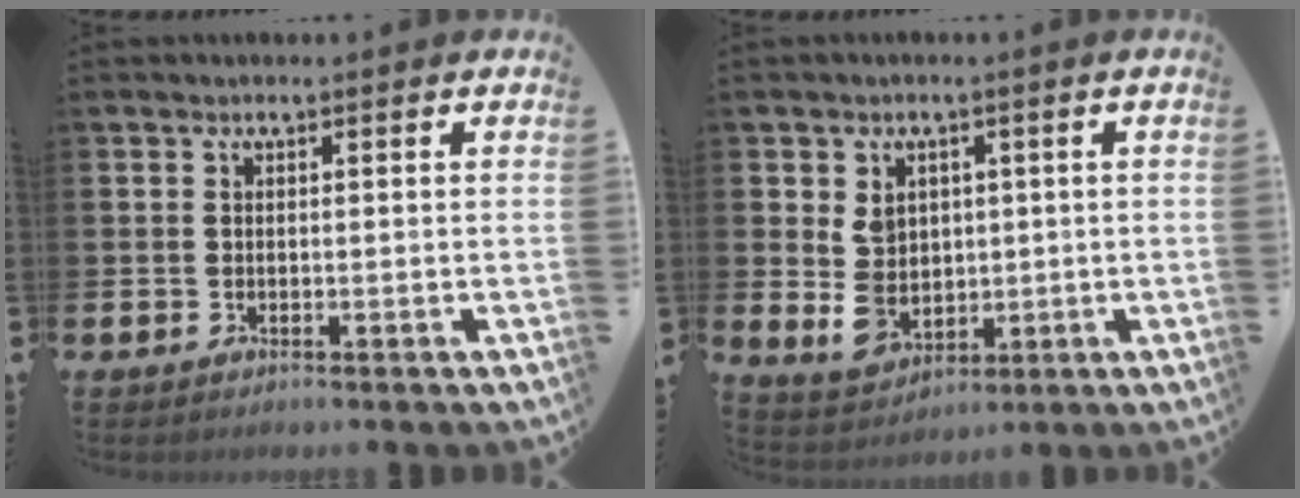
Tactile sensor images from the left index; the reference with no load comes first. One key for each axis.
{"total": 5.2, "fx": 1.0, "fy": 4.5, "fz": 2.4, "tx": -0.051, "ty": 0.004, "tz": 0.016}